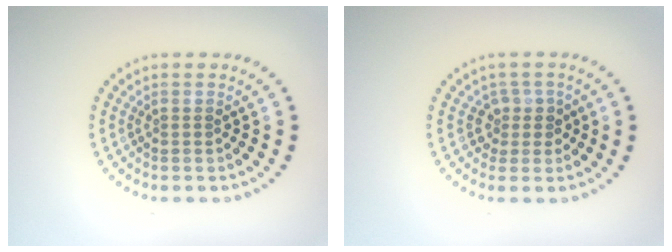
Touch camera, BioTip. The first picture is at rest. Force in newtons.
{"total": 2.0, "press": 1.5, "slide": 1.3}